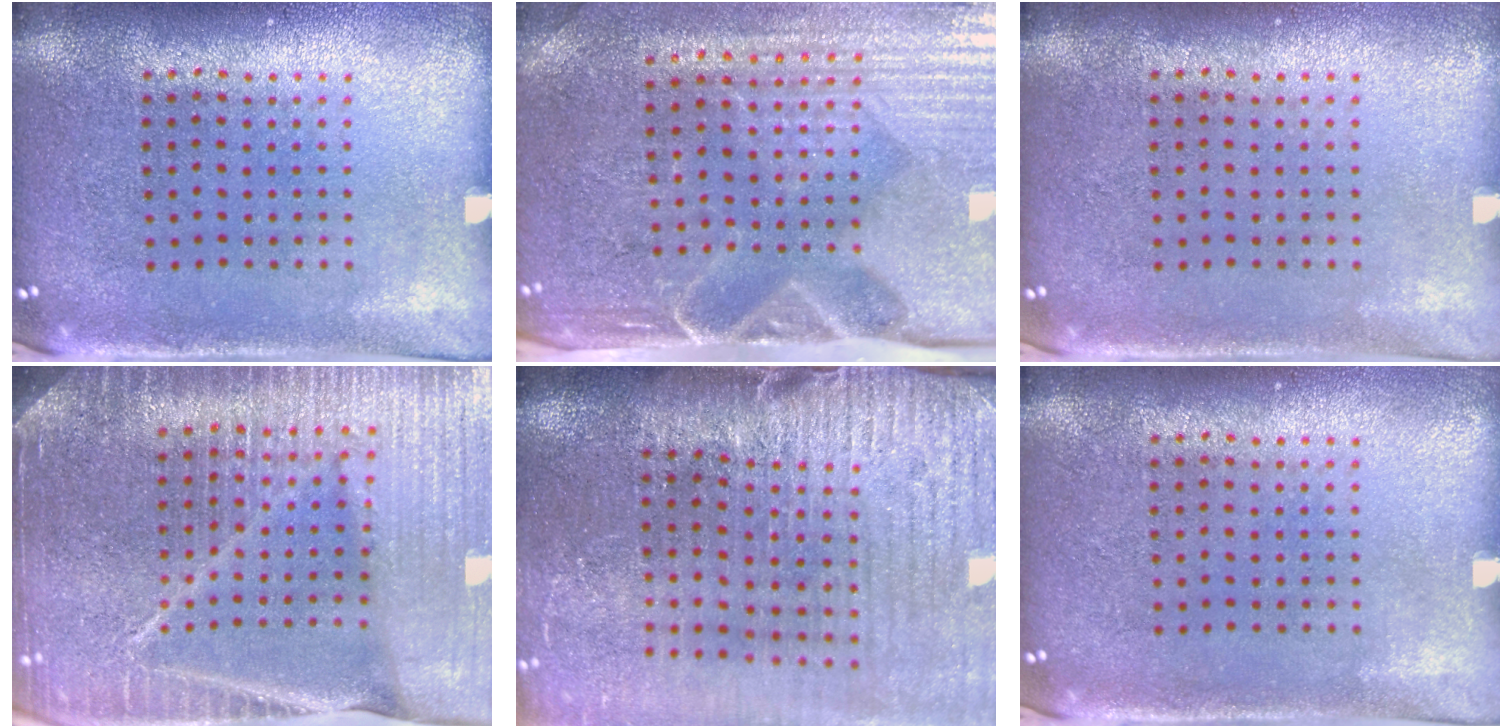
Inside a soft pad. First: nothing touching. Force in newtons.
{"total": 4.7, "press": 4.1, "slide": 2.3}
{"total": 0.0}
{"total": 5.4, "press": 4.8, "slide": 2.5}
{"total": 4.0, "press": 3.6, "slide": 1.9}
{"total": 0.0}